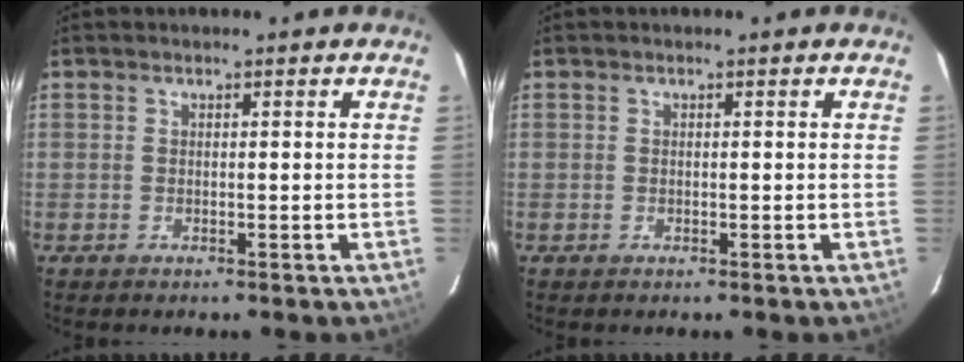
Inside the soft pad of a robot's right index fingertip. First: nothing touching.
{"total": 0.0}